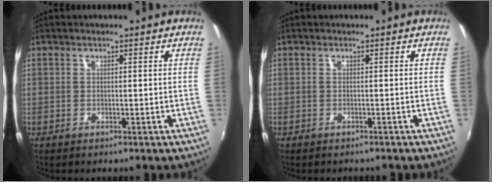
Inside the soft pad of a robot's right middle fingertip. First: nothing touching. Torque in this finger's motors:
{"motor_torque": [0.03, -0.04, 0.00, 0.00]}